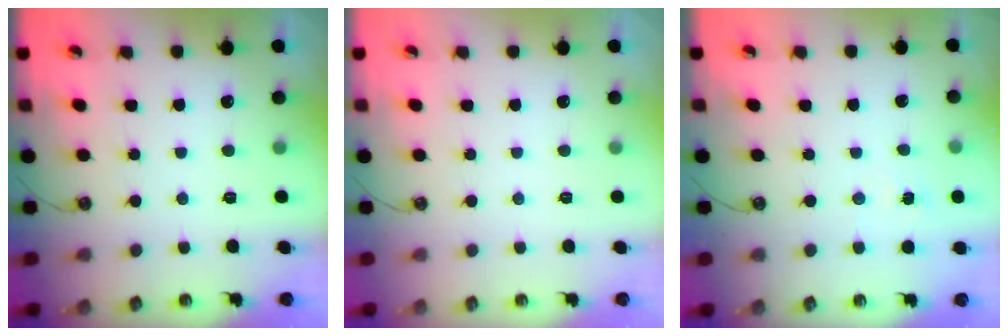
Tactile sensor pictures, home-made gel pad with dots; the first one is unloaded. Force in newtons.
{"total": 0.0}
{"total": 4.0, "press": 4.0, "slide": 0.4}